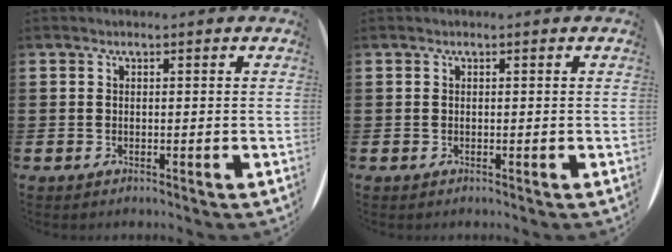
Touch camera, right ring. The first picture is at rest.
{"total": 0.0}